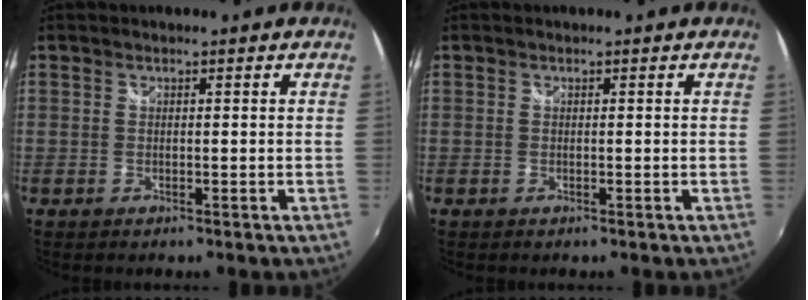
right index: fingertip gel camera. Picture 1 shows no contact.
{"total": 0.0}